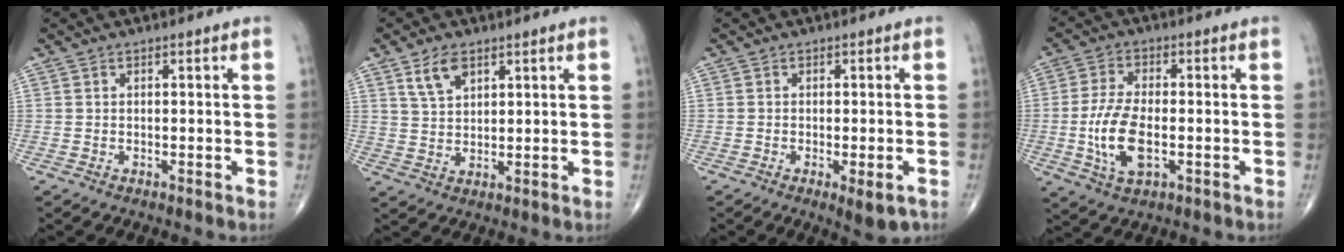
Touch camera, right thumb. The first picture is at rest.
{"total": 5.3, "force": [3.0, 2.8, 3.4], "torque": [-0.056, -0.014, 0.062]}
{"total": 4.4, "force": [-1.9, 1.2, 3.8], "torque": [-0.049, -0.003, -0.023]}
{"total": 10.0, "force": [-1.9, 4.7, 8.6], "torque": [-0.173, 0.005, -0.034]}